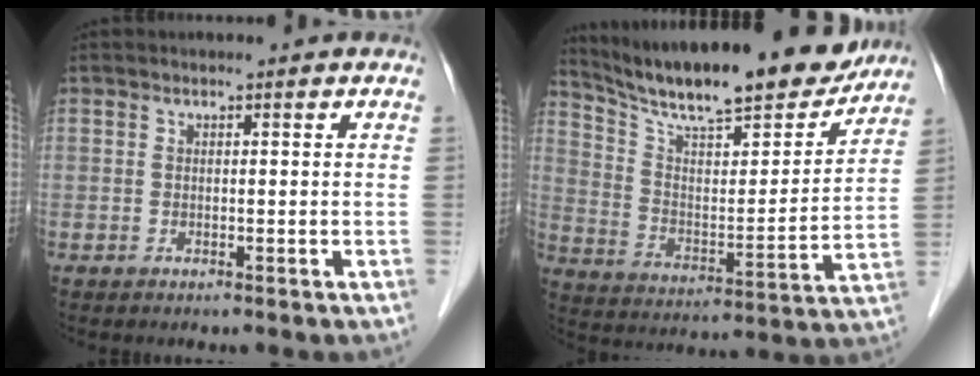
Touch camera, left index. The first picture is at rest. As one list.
[{"total": 21.7, "force": [19.3, 3.4, 9.3], "torque": [-0.155, -0.017, 0.295]}]